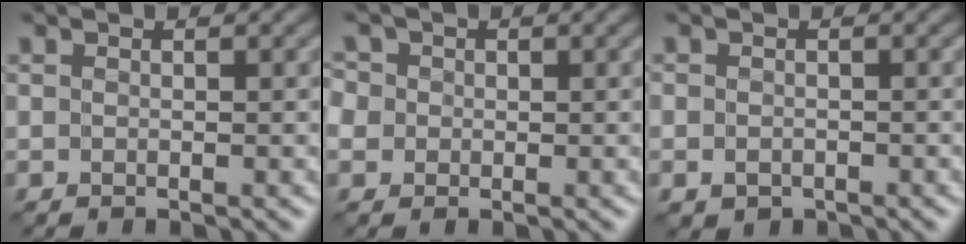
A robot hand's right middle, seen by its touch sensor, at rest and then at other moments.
{"total": 4.5, "force": [0.1, 4.2, 1.6], "torque": [-0.037, 0.026, -0.032]}
{"total": 1.1, "force": [-0.7, 0.8, 0.2], "torque": [-0.001, -0.004, -0.014]}